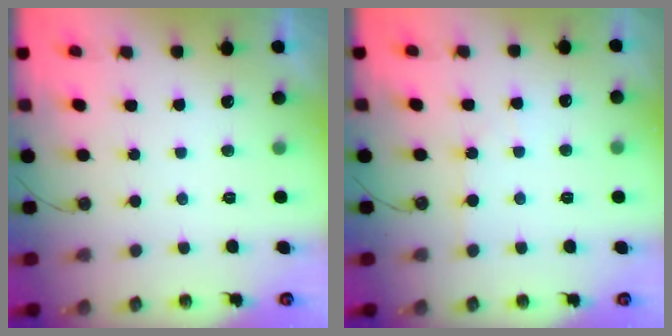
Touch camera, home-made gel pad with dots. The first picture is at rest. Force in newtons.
{"total": 3.0, "press": 3.0, "slide": 0.4}